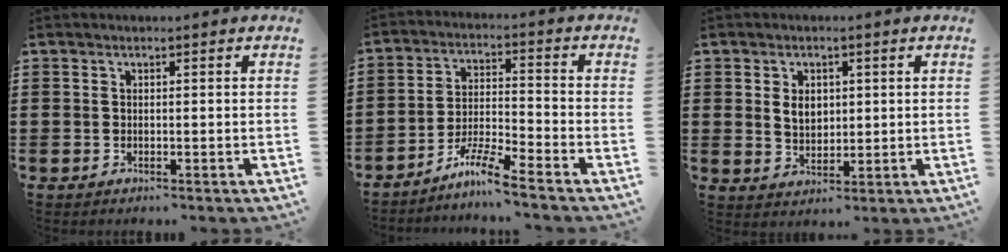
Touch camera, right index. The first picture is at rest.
{"total": 6.2, "force": [-5.4, -0.2, 3.2], "torque": [-0.075, -0.008, -0.106]}
{"total": 3.7, "force": [0.7, 2.7, 2.5], "torque": [-0.048, 0.007, 0.010]}